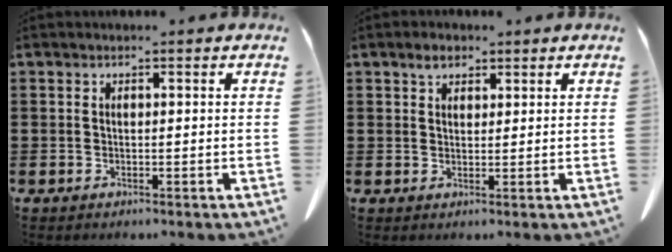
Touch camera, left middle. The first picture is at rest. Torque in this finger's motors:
{"motor_torque": [0.03, 0.01, 0.01, 0.03]}